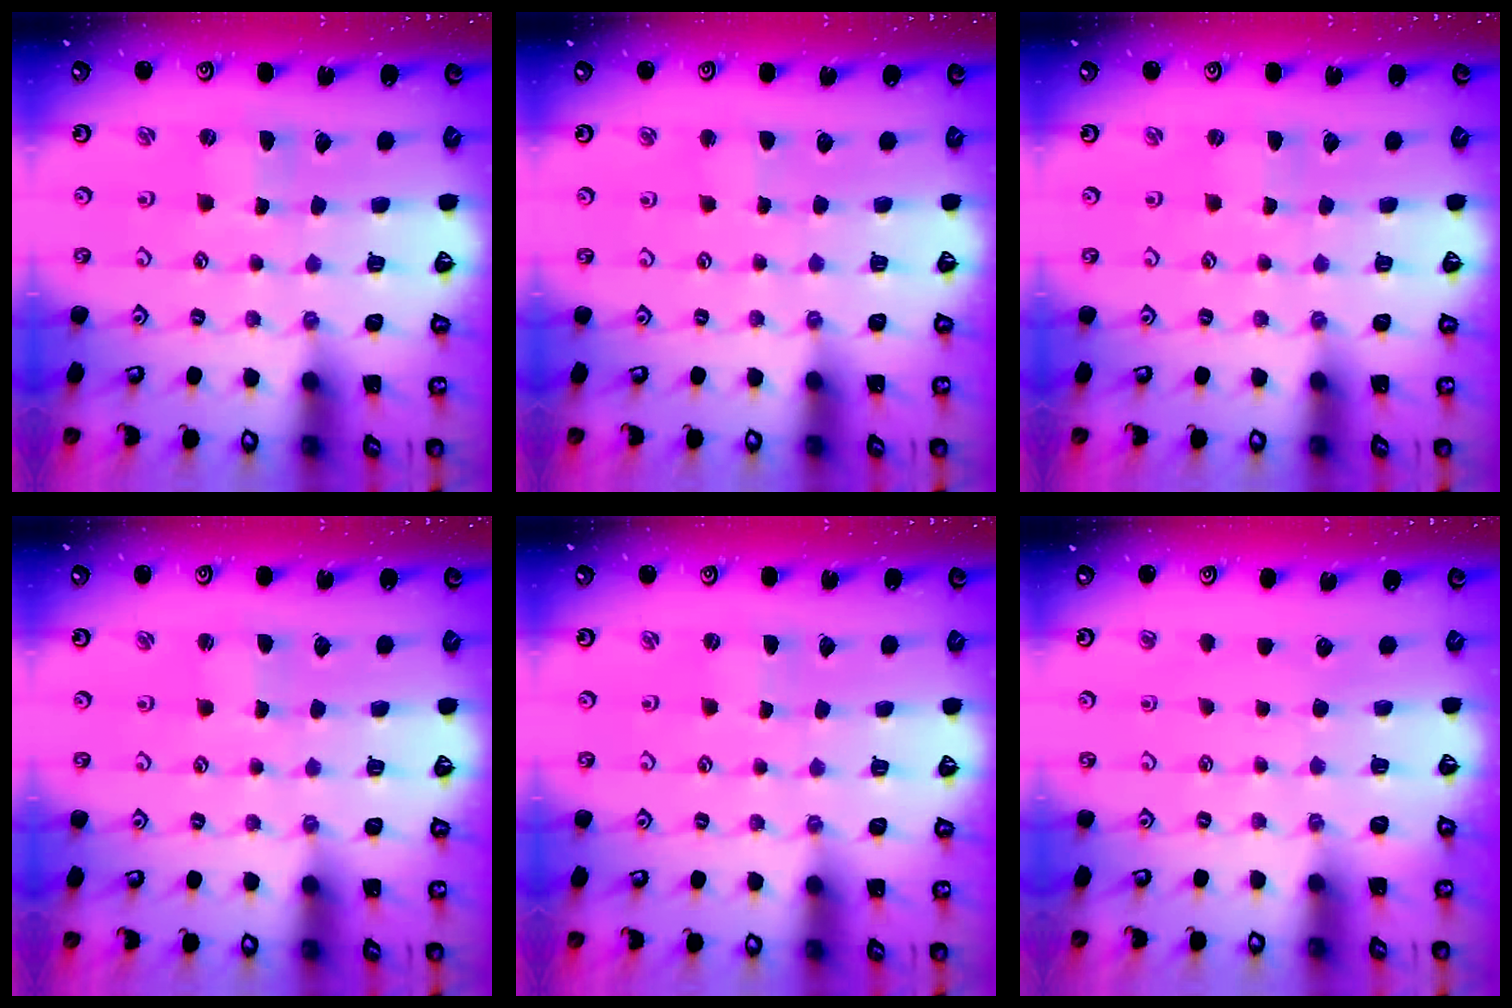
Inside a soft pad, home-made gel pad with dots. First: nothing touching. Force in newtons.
{"total": 1.9, "press": 1.9, "slide": 0.2}
{"total": 1.0, "press": 1.0, "slide": 0.1}
{"total": 1.1, "press": 1.1, "slide": 0.1}
{"total": 0.9, "press": 0.9, "slide": 0.2}
{"total": 0.0}